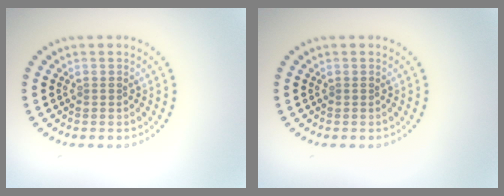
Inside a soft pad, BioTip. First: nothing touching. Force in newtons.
{"total": 0.0}